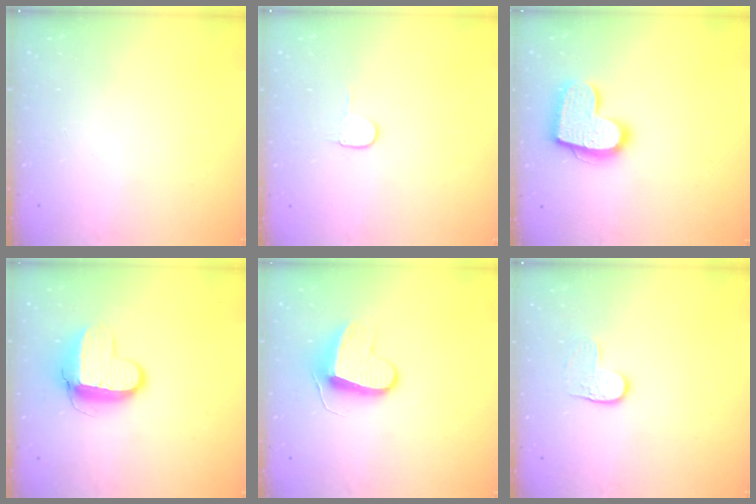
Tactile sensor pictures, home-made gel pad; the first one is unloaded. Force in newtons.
{"total": 4.1, "press": 4.1, "slide": 0.4}
{"total": 15.8, "press": 15.8, "slide": 1.0}
{"total": 9.9, "press": 9.9, "slide": 0.9}
{"total": 9.3, "press": 9.3, "slide": 0.1}
{"total": 4.0, "press": 4.0, "slide": 0.4}